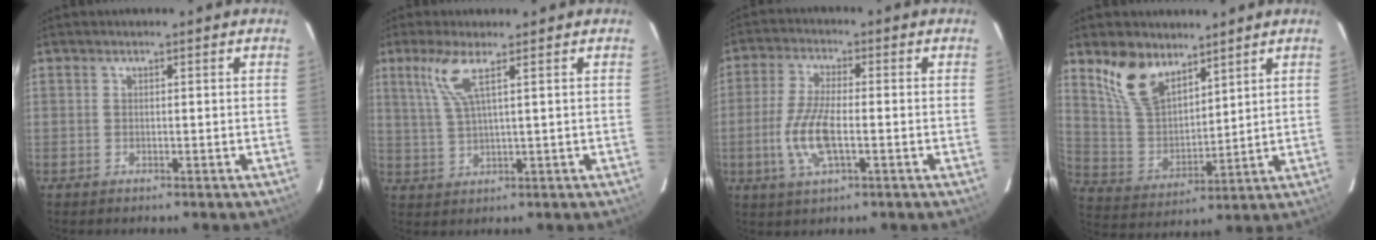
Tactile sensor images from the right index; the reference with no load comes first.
{"total": 5.6, "force": [2.7, 0.1, 4.9], "torque": [-0.105, -0.001, 0.062]}
{"total": 8.9, "force": [-2.1, 2.8, 8.2], "torque": [-0.174, -0.004, -0.044]}
{"total": 12.3, "force": [8.3, 6.4, 6.5], "torque": [-0.134, 0.013, 0.176]}